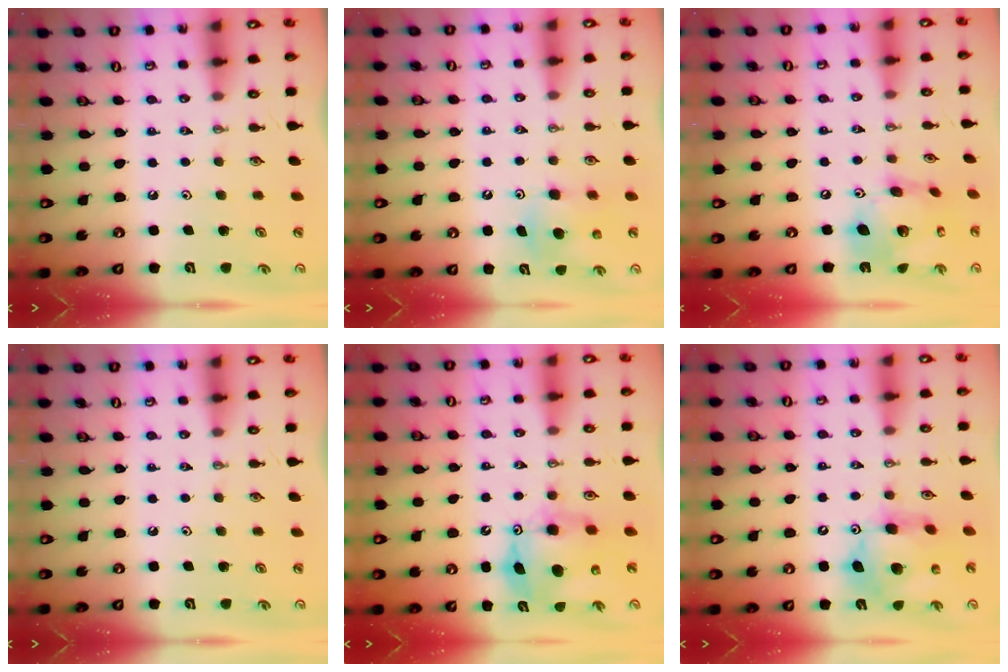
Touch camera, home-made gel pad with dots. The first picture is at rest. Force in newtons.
{"total": 7.1, "press": 7.1, "slide": 0.8}
{"total": 16.4, "press": 16.3, "slide": 1.7}
{"total": 0.0}
{"total": 10.4, "press": 10.4, "slide": 0.6}
{"total": 12.9, "press": 12.9, "slide": 1.1}